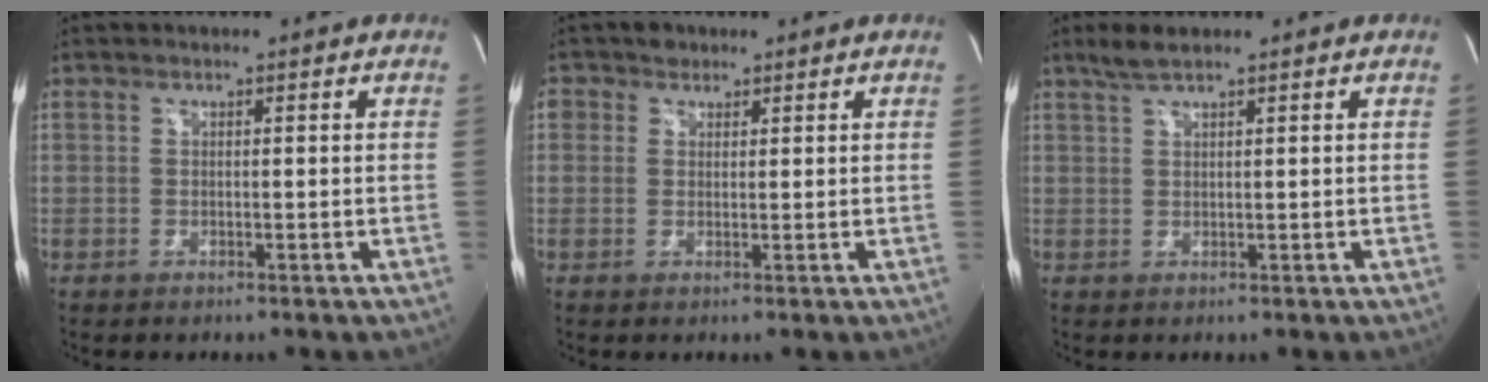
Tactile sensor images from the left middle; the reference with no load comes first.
{"total": 2.6, "force": [1.3, 2.3, 0.2], "torque": [-0.001, 0.008, 0.019]}
{"total": 2.5, "force": [2.0, 0.1, 1.5], "torque": [-0.040, 0.007, 0.043]}